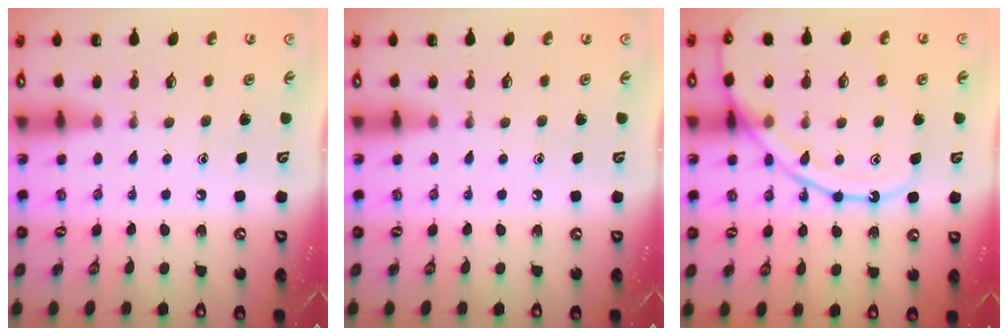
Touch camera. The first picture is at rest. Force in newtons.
{"total": 0.0}
{"total": 13.4, "press": 13.3, "slide": 1.3}